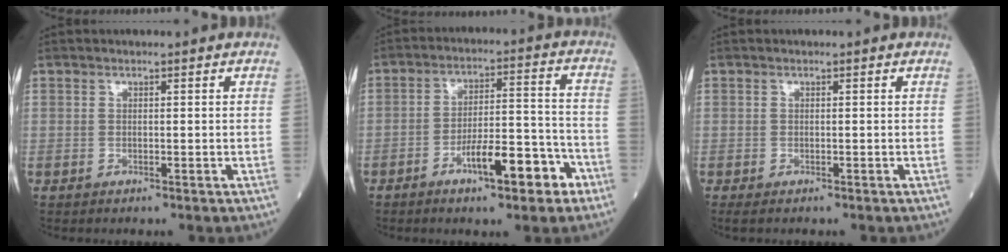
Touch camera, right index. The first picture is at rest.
{"total": 10.3, "force": [-5.5, 2.6, 8.3], "torque": [-0.132, 0.021, -0.082]}
{"total": 1.1, "force": [-0.9, 0.3, 0.6], "torque": [-0.006, -0.002, -0.012]}